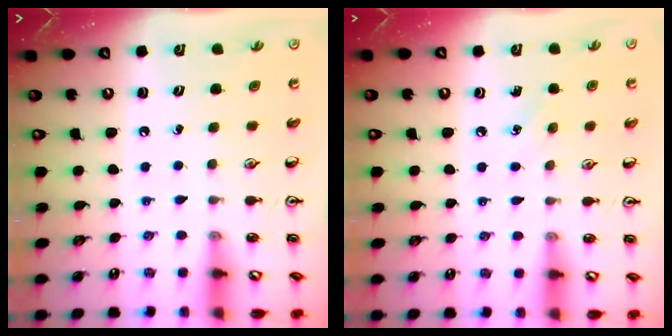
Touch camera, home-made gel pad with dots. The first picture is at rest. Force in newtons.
{"total": 4.2, "press": 3.9, "slide": 1.5}